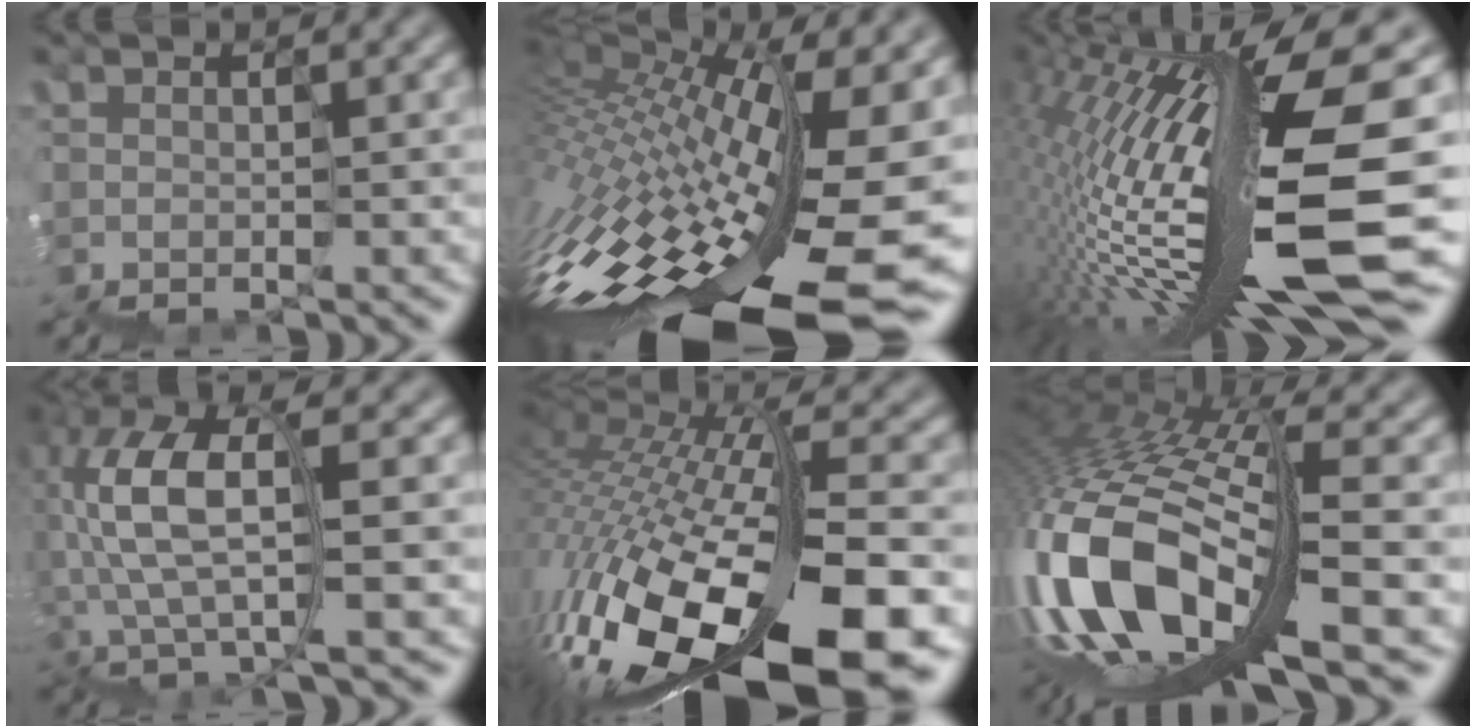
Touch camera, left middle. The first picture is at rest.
{"total": 14.6, "force": [-3.5, 4.7, 13.4], "torque": [-0.249, -0.001, -0.060]}
{"total": 14.1, "force": [-2.4, 1.7, 13.8], "torque": [-0.255, 0.014, -0.039]}
{"total": 6.9, "force": [-0.7, 2.8, 6.3], "torque": [-0.159, 0.021, -0.028]}
{"total": 14.4, "force": [-6.4, 5.6, 11.6], "torque": [-0.229, -0.005, -0.098]}
{"total": 12.7, "force": [-5.1, 5.4, 10.2], "torque": [-0.246, 0.000, -0.093]}